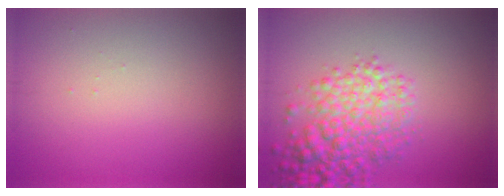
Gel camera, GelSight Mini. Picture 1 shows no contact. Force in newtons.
{"total": 5.7, "press": 5.7, "slide": 0.2}